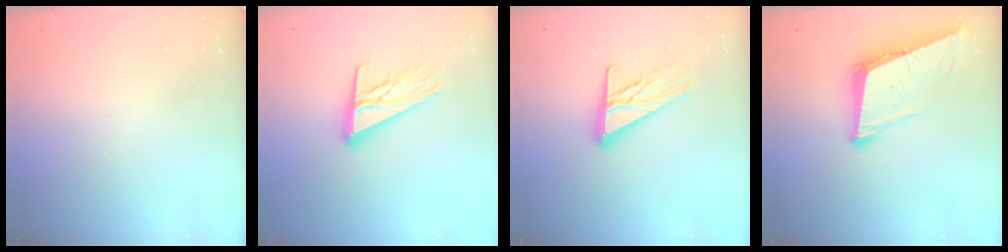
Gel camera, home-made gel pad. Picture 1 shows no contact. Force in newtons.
{"total": 13.9, "press": 13.9, "slide": 1.1}
{"total": 13.8, "press": 13.8, "slide": 1.1}
{"total": 10.9, "press": 10.3, "slide": 3.6}